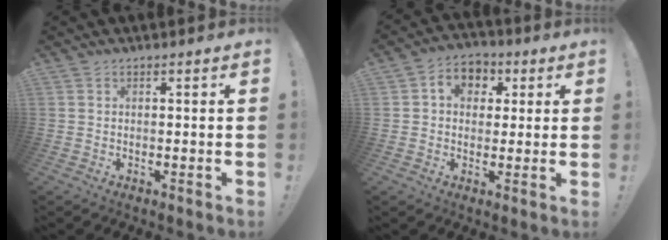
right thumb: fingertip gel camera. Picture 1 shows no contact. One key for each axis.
{"total": 7.4, "fx": 1.7, "fy": 6.2, "fz": 3.7, "tx": -0.054, "ty": 0.004, "tz": 0.034}